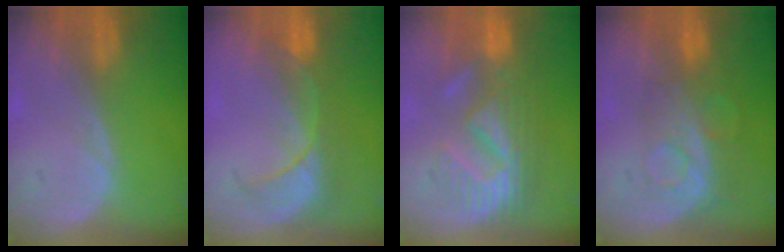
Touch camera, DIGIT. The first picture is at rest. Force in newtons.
{"total": 5.9, "press": 5.9, "slide": 0.8}
{"total": 10.1, "press": 9.4, "slide": 3.5}
{"total": 8.5, "press": 7.2, "slide": 4.6}